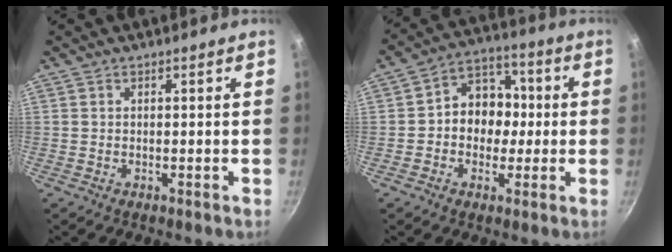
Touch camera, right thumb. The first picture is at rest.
{"total": 10.6, "force": [-0.4, 8.8, 5.9], "torque": [-0.032, 0.030, -0.022]}